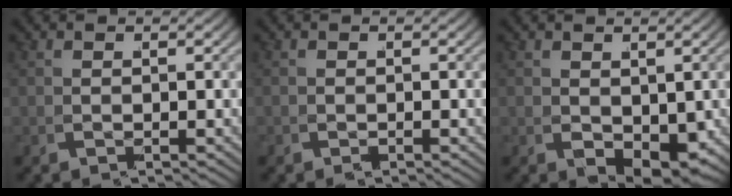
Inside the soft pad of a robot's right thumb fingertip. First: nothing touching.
{"total": 0.8, "force": [-0.3, 0.7, 0.1], "torque": [-0.012, -0.006, -0.003]}
{"total": 2.6, "force": [-0.2, 1.4, 2.2], "torque": [-0.044, -0.017, 0.007]}